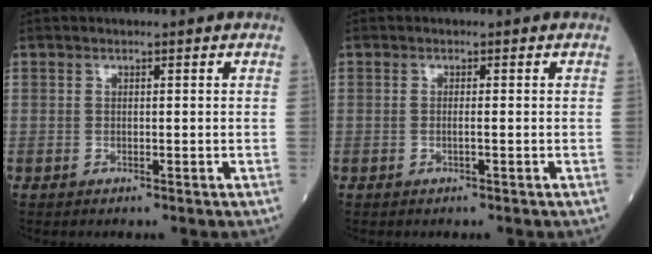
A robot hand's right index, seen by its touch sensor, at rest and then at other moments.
{"total": 0.7, "force": [-0.3, -0.2, 0.7], "torque": [-0.012, 0.000, -0.005]}